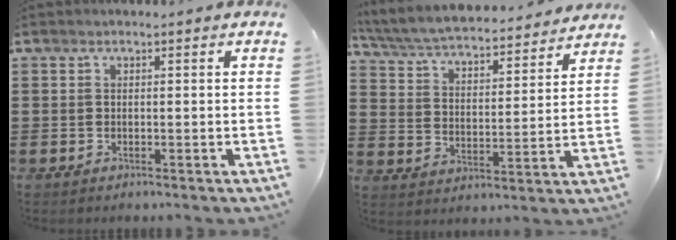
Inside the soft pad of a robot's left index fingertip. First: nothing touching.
{"total": 5.4, "force": [5.1, 0.2, 1.6], "torque": [-0.056, -0.038, 0.083]}